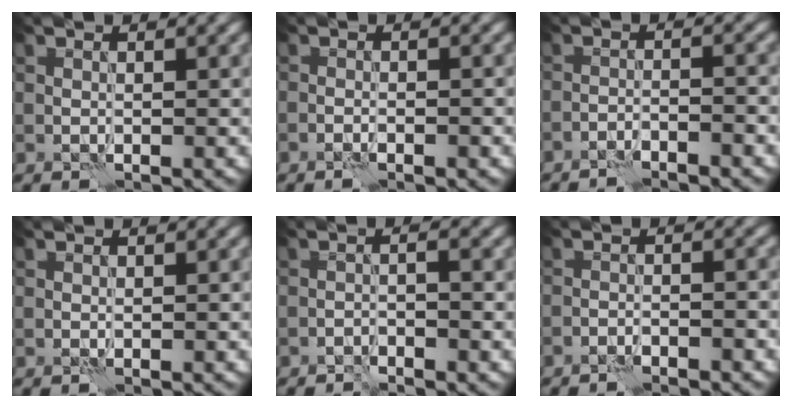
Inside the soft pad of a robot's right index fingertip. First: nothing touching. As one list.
[{"total": 1.9, "force": [-1.3, 0.3, 1.3], "torque": [-0.022, 0.014, -0.025]}, {"total": 2.9, "force": [-2.5, 0.2, 1.5], "torque": [-0.028, 0.010, -0.048]}, {"total": 0.0}, {"total": 1.5, "force": [-1.2, 0.2, 0.9], "torque": [-0.015, 0.006, -0.025]}, {"total": 2.0, "force": [-1.7, 0.2, 1.0], "torque": [-0.020, 0.011, -0.033]}]